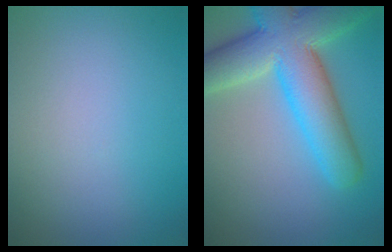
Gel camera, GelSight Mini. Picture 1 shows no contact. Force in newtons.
{"total": 10.6, "press": 10.6, "slide": 0.7}